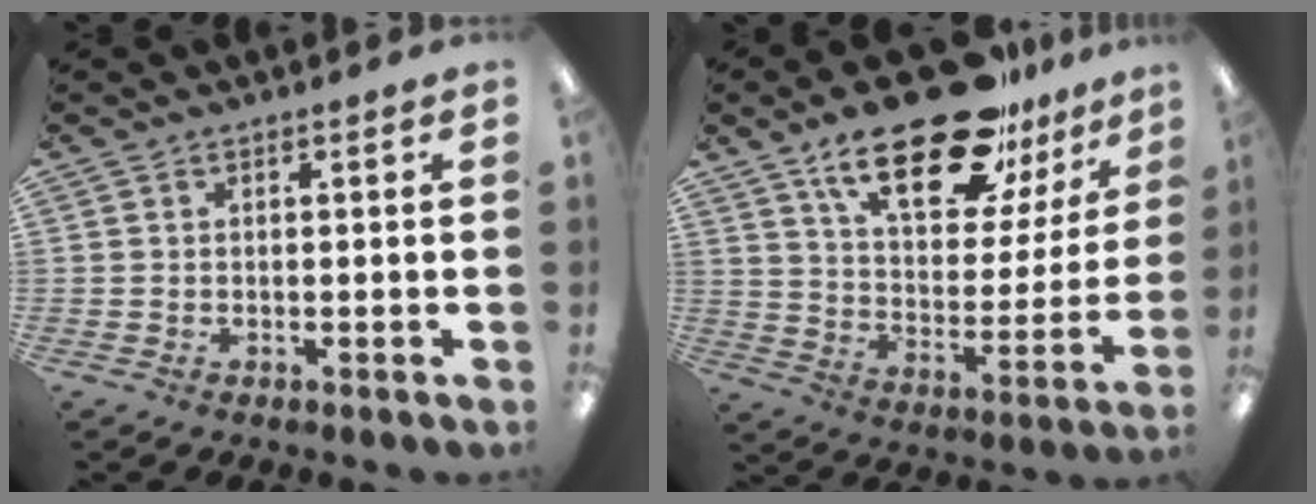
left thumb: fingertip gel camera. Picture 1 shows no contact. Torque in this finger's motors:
{"motor_torque": [2.43, 1.88, 1.48, -1.32, 0.25]}